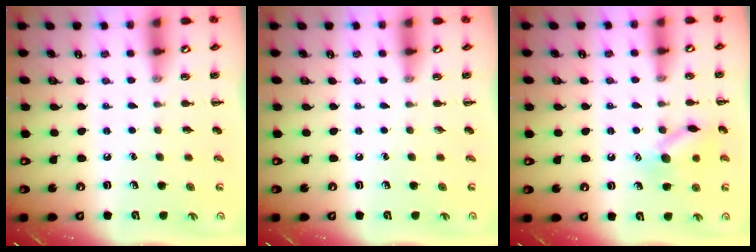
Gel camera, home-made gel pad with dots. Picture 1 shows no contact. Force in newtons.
{"total": 0.0}
{"total": 10.9, "press": 10.9, "slide": 0.5}